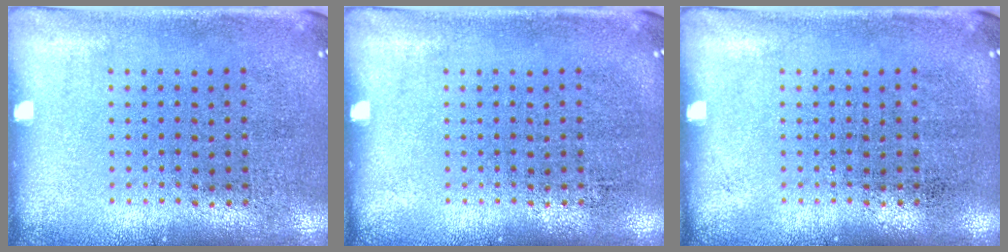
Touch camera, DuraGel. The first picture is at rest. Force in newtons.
{"total": 0.0}
{"total": 0.0}